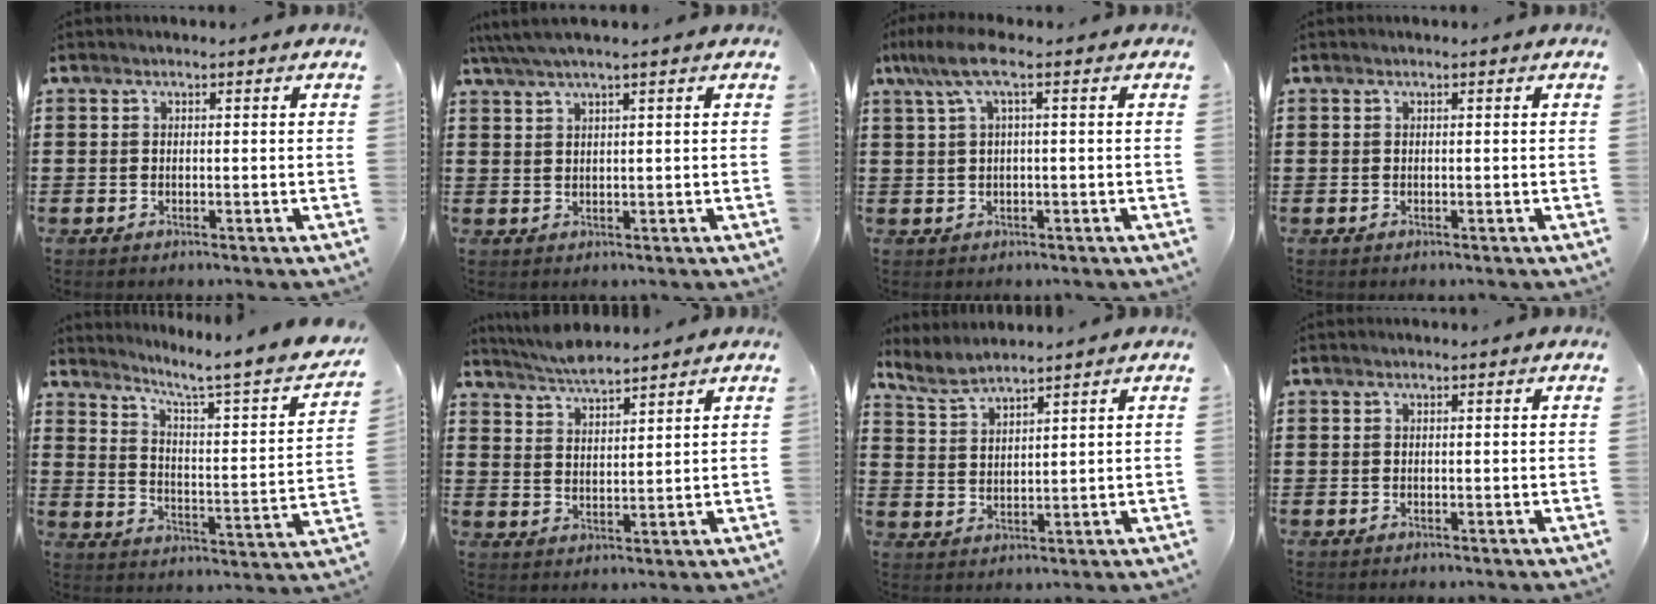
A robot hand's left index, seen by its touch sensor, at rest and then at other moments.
{"total": 2.7, "force": [1.8, -0.1, 2.0], "torque": [-0.042, 0.004, 0.033]}
{"total": 5.7, "force": [1.0, 1.4, 5.4], "torque": [-0.118, -0.001, 0.014]}
{"total": 0.0}
{"total": 4.6, "force": [3.4, -0.7, 3.1], "torque": [-0.070, -0.045, 0.040]}
{"total": 4.1, "force": [4.0, 0.1, 0.9], "torque": [-0.029, -0.012, 0.073]}
{"total": 3.9, "force": [3.6, 0.5, 1.3], "torque": [-0.037, -0.010, 0.067]}
{"total": 0.0}